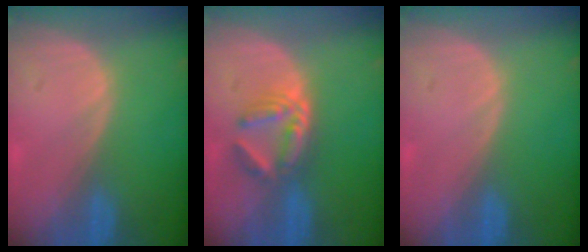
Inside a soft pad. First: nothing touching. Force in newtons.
{"total": 6.0, "press": 5.3, "slide": 2.8}
{"total": 0.0}